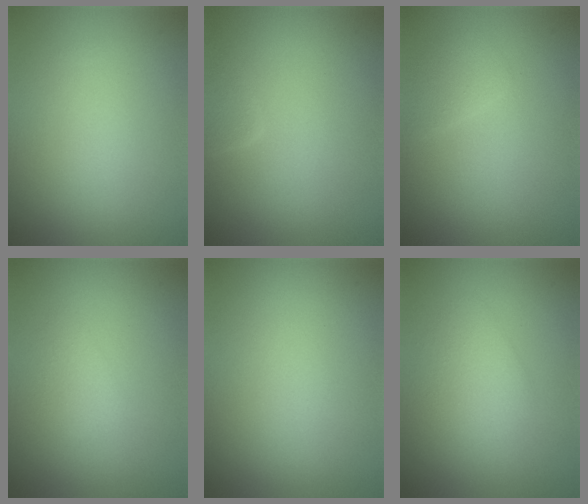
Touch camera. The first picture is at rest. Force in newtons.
{"total": 1.3, "press": 1.3, "slide": 0.1}
{"total": 1.2, "press": 1.2, "slide": 0.1}
{"total": 1.1, "press": 1.1, "slide": 0.0}
{"total": 0.0}
{"total": 2.0, "press": 2.0, "slide": 0.1}